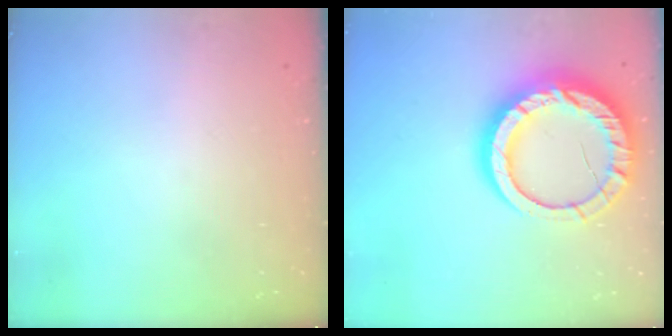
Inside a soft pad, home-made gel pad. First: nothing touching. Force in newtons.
{"total": 19.6, "press": 19.5, "slide": 1.8}